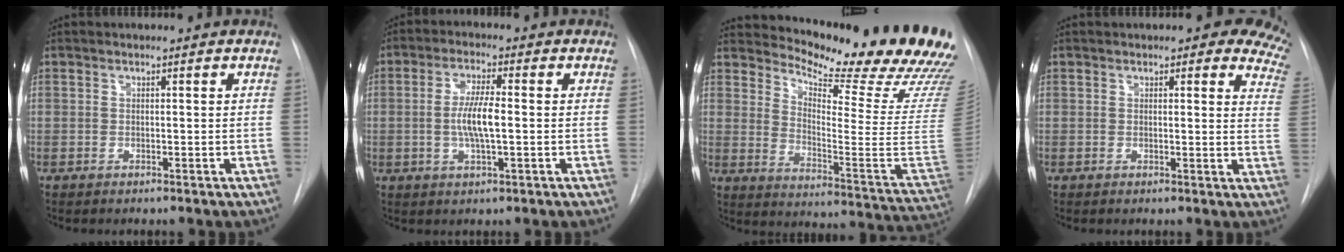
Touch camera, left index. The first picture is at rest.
{"total": 6.0, "force": [-0.4, 1.0, 5.9], "torque": [-0.120, -0.001, -0.010]}
{"total": 24.4, "force": [21.6, 1.4, 11.1], "torque": [-0.170, -0.133, 0.270]}
{"total": 9.9, "force": [7.4, 3.4, 5.6], "torque": [-0.034, -0.019, 0.051]}